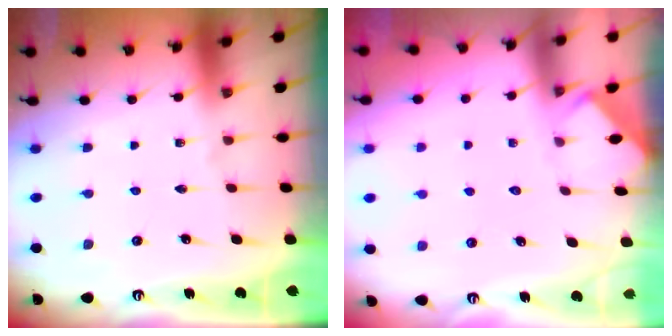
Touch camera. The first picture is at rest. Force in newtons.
{"total": 2.7, "press": 2.6, "slide": 0.4}